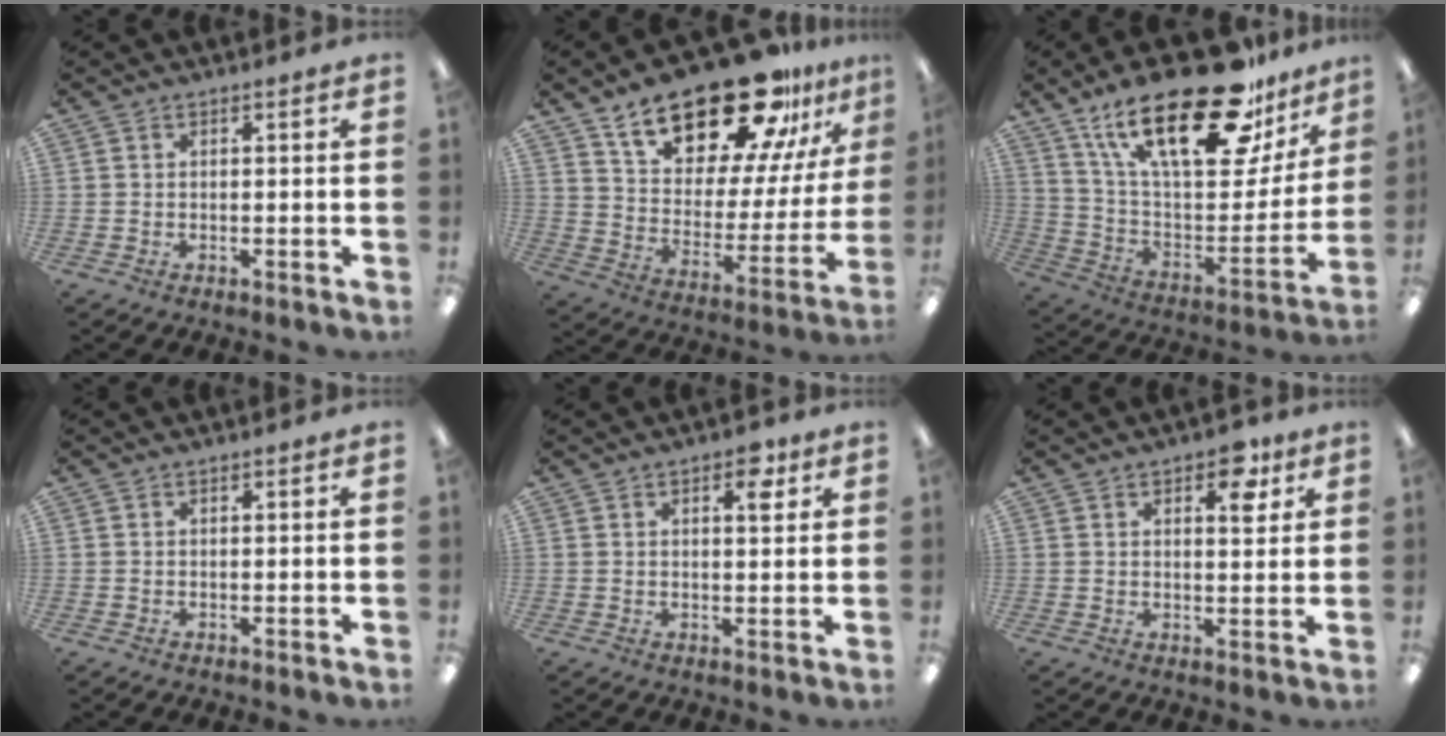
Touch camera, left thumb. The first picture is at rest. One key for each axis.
{"total": 23.8, "fx": 18.0, "fy": 8.9, "fz": 12.7, "tx": -0.202, "ty": -0.122, "tz": 0.310}
{"total": 28.7, "fx": 18.8, "fy": 11.1, "fz": 18.7, "tx": -0.287, "ty": -0.112, "tz": 0.320}
{"total": 0.0}
{"total": 5.2, "fx": 2.9, "fy": 2.3, "fz": 3.7, "tx": -0.039, "ty": -0.009, "tz": 0.041}
{"total": 7.3, "fx": 4.1, "fy": 3.5, "fz": 4.9, "tx": -0.051, "ty": -0.016, "tz": 0.062}